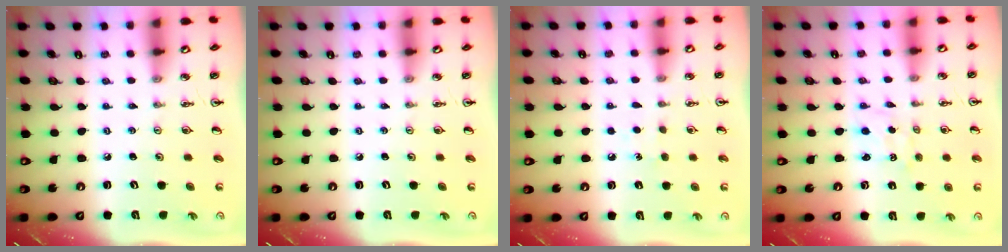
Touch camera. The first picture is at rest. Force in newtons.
{"total": 0.0}
{"total": 5.2, "press": 5.1, "slide": 0.7}
{"total": 1.1, "press": 0.9, "slide": 0.6}